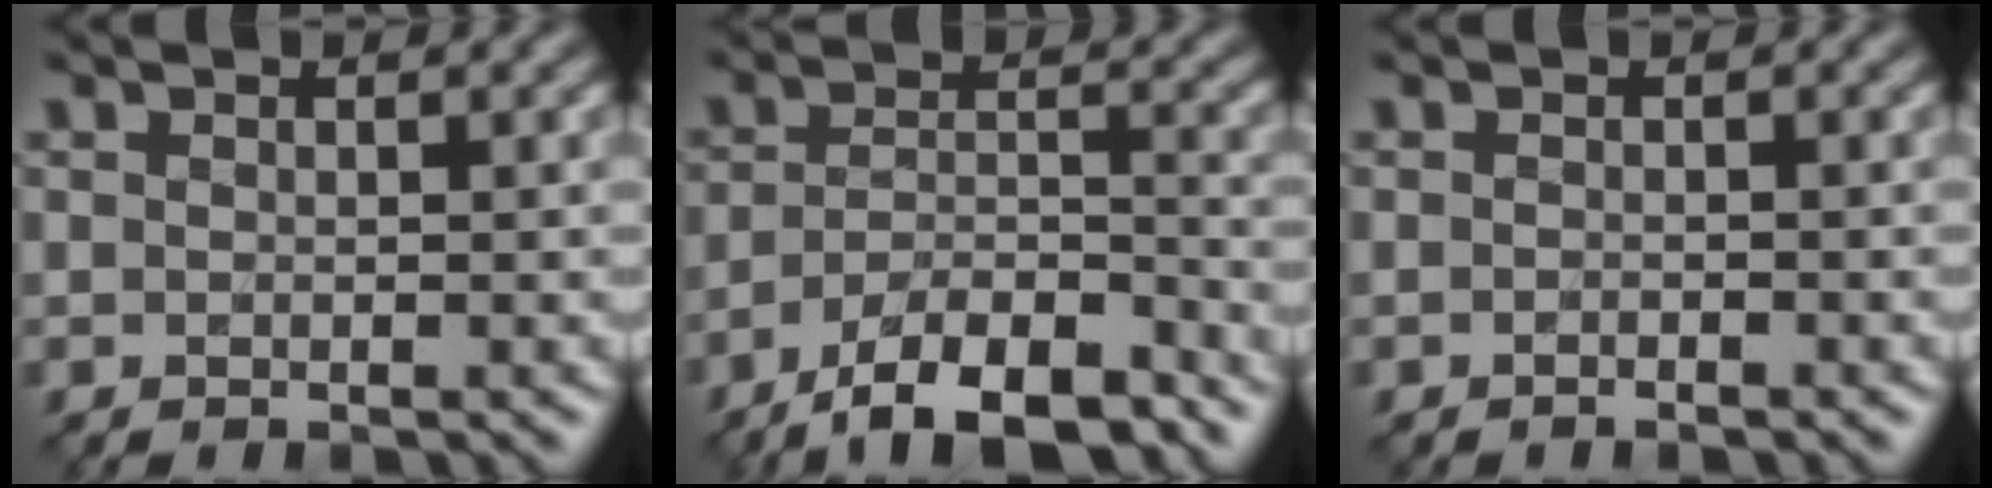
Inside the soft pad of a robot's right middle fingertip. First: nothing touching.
{"total": 9.9, "force": [-7.8, 2.8, 5.4], "torque": [-0.088, -0.008, -0.129]}
{"total": 0.5, "force": [-0.5, 0.0, 0.2], "torque": [0.000, 0.003, -0.008]}